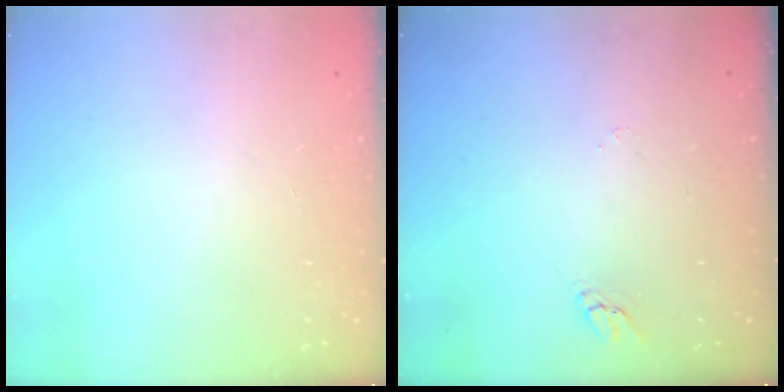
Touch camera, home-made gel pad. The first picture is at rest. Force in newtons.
{"total": 2.0, "press": 2.0, "slide": 0.2}